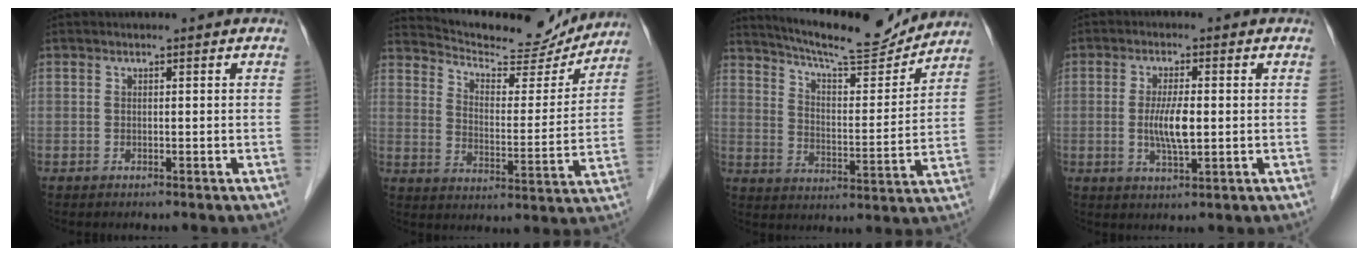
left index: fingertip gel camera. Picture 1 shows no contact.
{"total": 17.8, "force": [16.9, 3.3, 4.3], "torque": [-0.066, -0.019, 0.237]}
{"total": 15.6, "force": [14.7, 1.5, 4.9], "torque": [-0.086, -0.008, 0.221]}
{"total": 5.3, "force": [-0.2, 1.0, 5.2], "torque": [-0.105, -0.008, -0.004]}